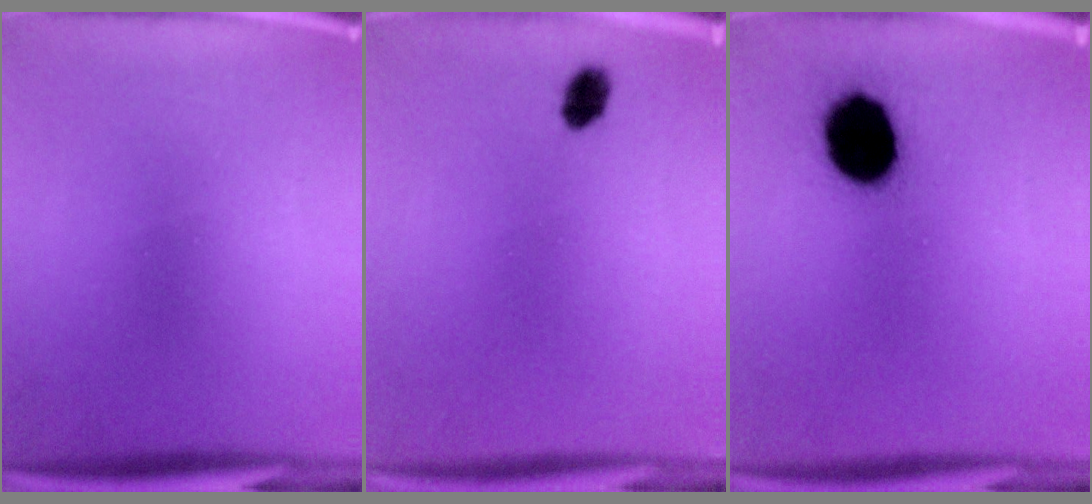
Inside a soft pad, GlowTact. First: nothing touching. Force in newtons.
{"total": 2.9}
{"total": 13.9}